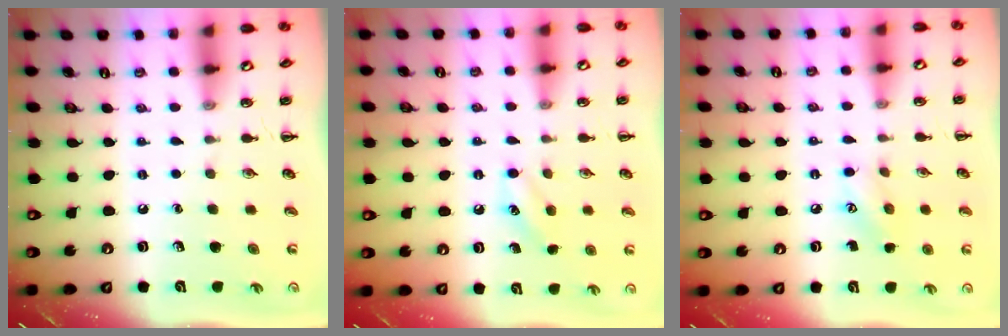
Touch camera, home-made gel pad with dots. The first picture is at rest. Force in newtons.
{"total": 8.7, "press": 8.5, "slide": 1.8}
{"total": 7.3, "press": 7.2, "slide": 1.1}